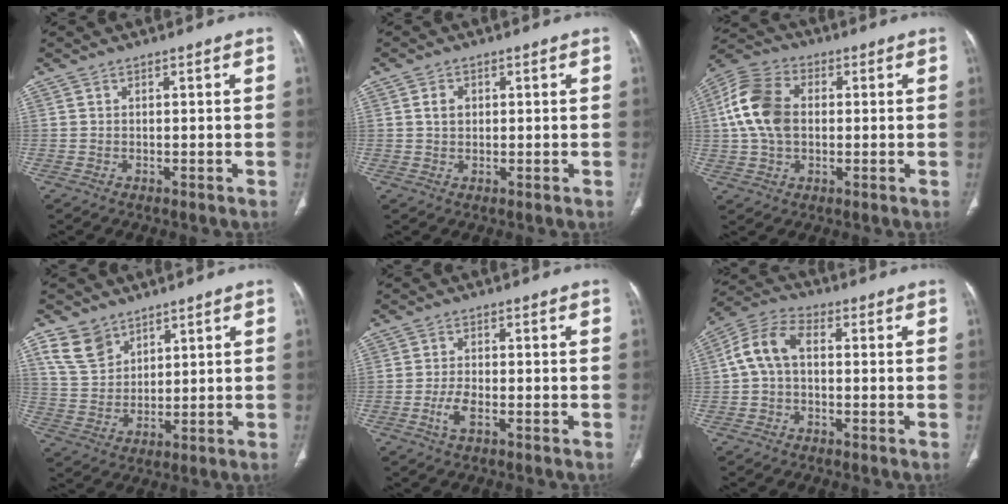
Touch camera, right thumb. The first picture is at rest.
{"total": 2.5, "force": [0.5, 1.9, 1.5], "torque": [-0.021, 0.003, 0.009]}
{"total": 12.6, "force": [1.1, 8.6, 9.1], "torque": [-0.177, 0.024, 0.015]}
{"total": 7.8, "force": [5.2, 5.2, 2.8], "torque": [-0.033, -0.022, 0.114]}
{"total": 3.5, "force": [-1.4, 1.4, 2.9], "torque": [-0.063, 0.005, -0.028]}
{"total": 8.3, "force": [0.3, 5.3, 6.3], "torque": [-0.123, 0.027, -0.004]}